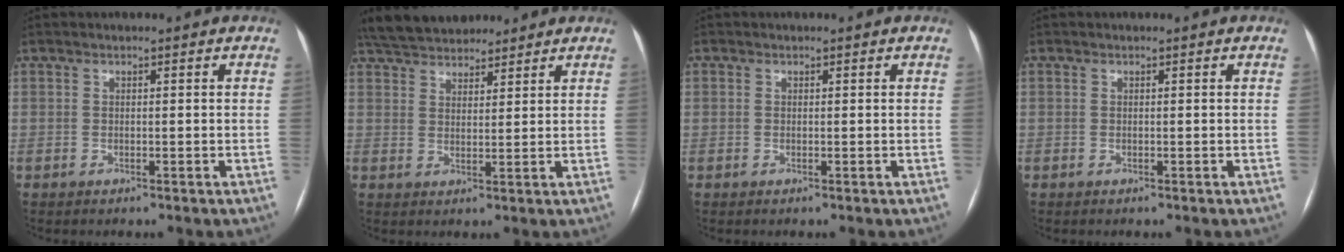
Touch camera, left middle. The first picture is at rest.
{"total": 11.1, "force": [9.9, 3.7, 3.6], "torque": [-0.062, 0.036, 0.164]}
{"total": 0.0}
{"total": 0.0}